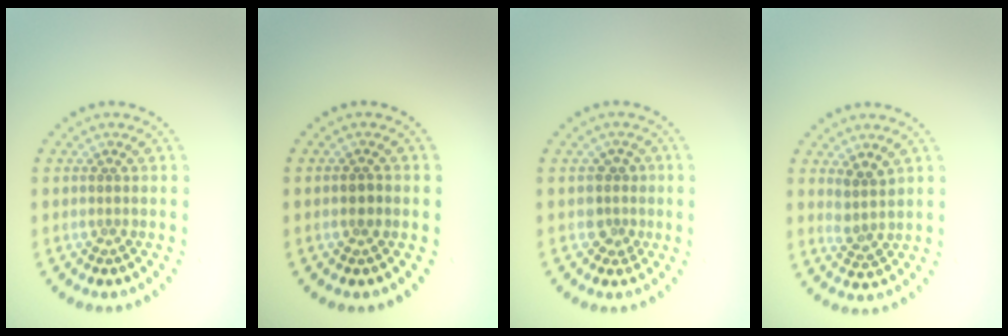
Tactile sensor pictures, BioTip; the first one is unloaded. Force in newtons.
{"total": 1.2, "press": 1.2, "slide": 0.2}
{"total": 2.0, "press": 1.6, "slide": 1.1}
{"total": 2.0, "press": 1.6, "slide": 1.2}